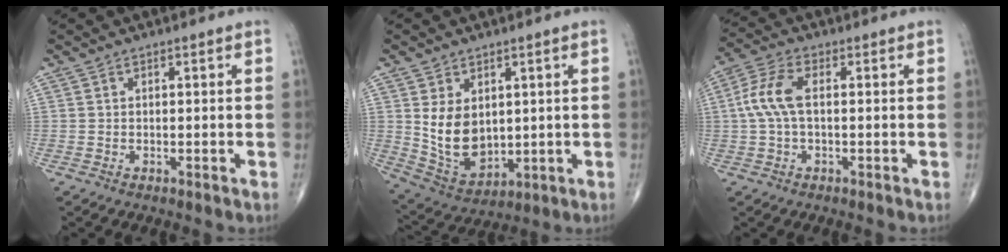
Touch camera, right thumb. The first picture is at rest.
{"total": 10.5, "force": [1.7, 7.3, 7.4], "torque": [-0.111, -0.019, 0.056]}
{"total": 7.3, "force": [0.4, 3.4, 6.4], "torque": [-0.155, 0.021, 0.003]}